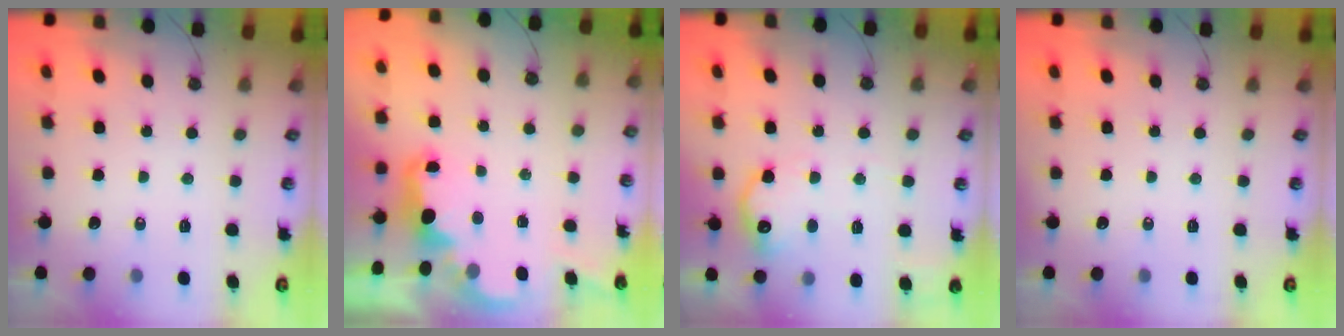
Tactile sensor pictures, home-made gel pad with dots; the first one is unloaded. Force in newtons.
{"total": 2.9, "press": 2.8, "slide": 0.9}
{"total": 13.1, "press": 13.1, "slide": 0.7}
{"total": 0.0}